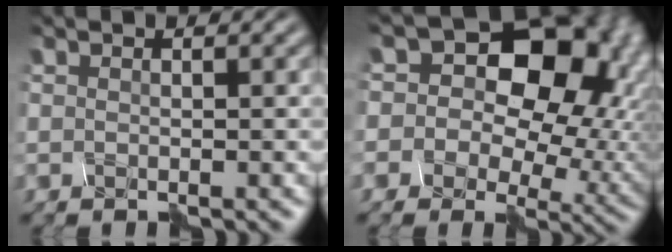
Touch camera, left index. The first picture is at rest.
{"total": 13.7, "force": [3.4, 10.3, 8.3], "torque": [-0.098, 0.034, 0.041]}